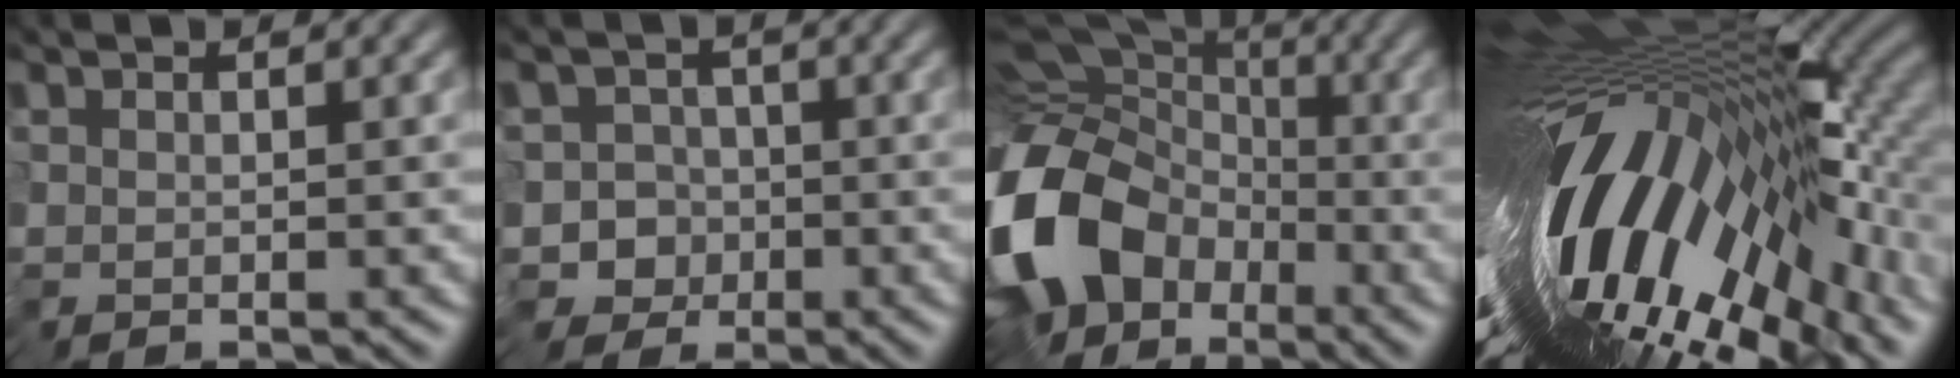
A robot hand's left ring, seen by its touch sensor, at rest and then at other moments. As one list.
[{"total": 6.6, "force": [-3.6, 5.3, 1.8], "torque": [-0.013, 0.014, -0.087]}, {"total": 15.6, "force": [-6.4, 10.9, 9.1], "torque": [-0.218, -0.005, -0.115]}, {"total": 17.1, "force": [-3.0, 5.6, 15.9], "torque": [-0.262, -0.001, -0.055]}]